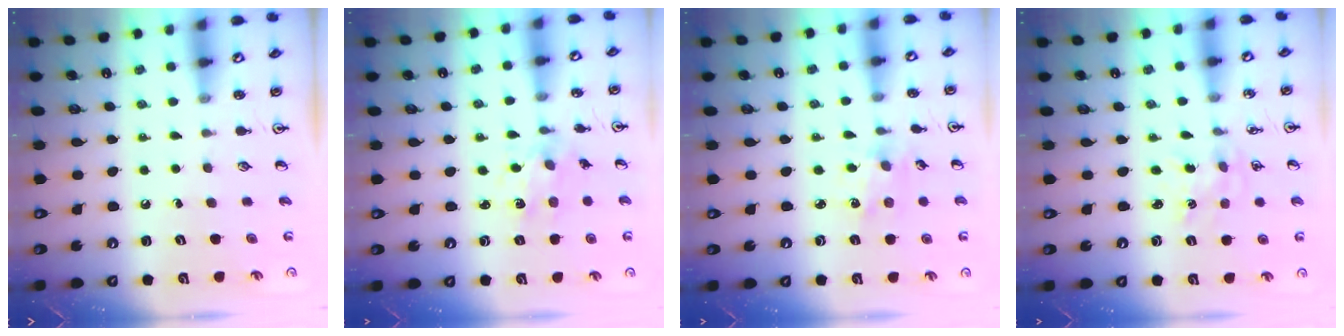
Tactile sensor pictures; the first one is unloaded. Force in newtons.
{"total": 2.9, "press": 2.9, "slide": 0.2}
{"total": 1.6, "press": 1.5, "slide": 0.3}
{"total": 0.0}